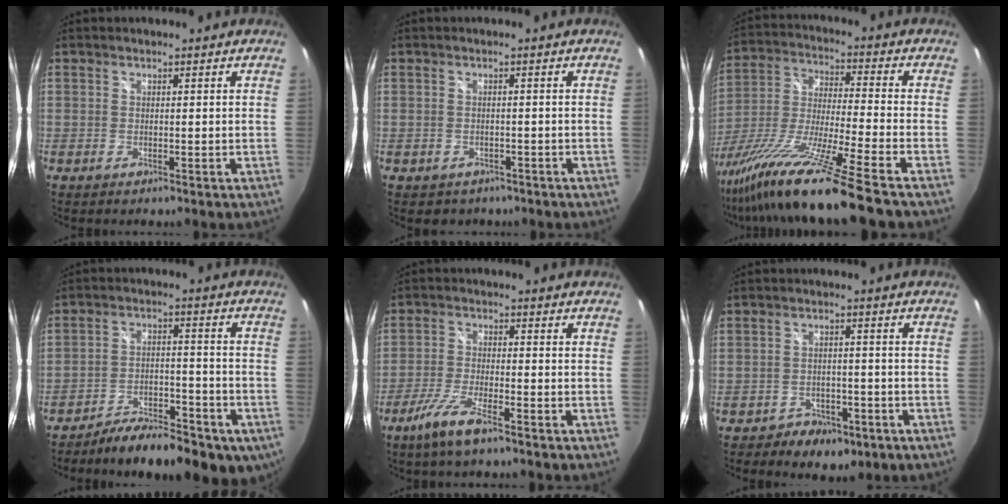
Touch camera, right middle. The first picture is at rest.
{"total": 3.8, "force": [-2.3, 2.9, 0.8], "torque": [-0.026, -0.005, -0.025]}
{"total": 20.9, "force": [-16.5, -2.3, 12.7], "torque": [-0.239, -0.060, -0.292]}
{"total": 13.7, "force": [-9.9, 5.1, 8.0], "torque": [-0.130, -0.012, -0.144]}
{"total": 7.1, "force": [-5.0, 0.9, 5.0], "torque": [-0.118, -0.012, -0.097]}
{"total": 7.3, "force": [-4.7, 4.9, 2.8], "torque": [-0.074, 0.003, -0.055]}